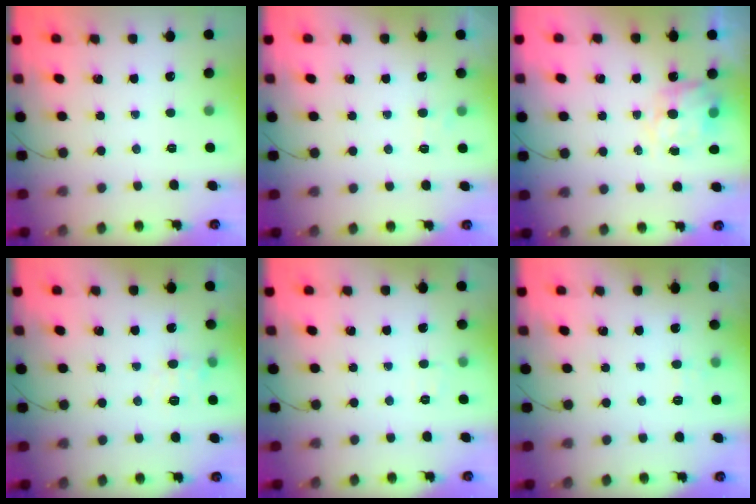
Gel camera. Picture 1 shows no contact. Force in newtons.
{"total": 4.2, "press": 4.1, "slide": 1.1}
{"total": 8.7, "press": 8.6, "slide": 0.7}
{"total": 7.5, "press": 7.2, "slide": 1.8}
{"total": 2.0, "press": 1.7, "slide": 1.1}
{"total": 2.8, "press": 2.5, "slide": 1.3}